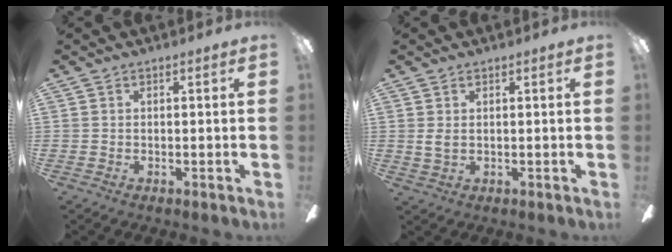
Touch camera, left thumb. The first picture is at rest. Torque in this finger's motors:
{"motor_torque": [0.22, 0.43, 0.36, -0.32, 0.06]}